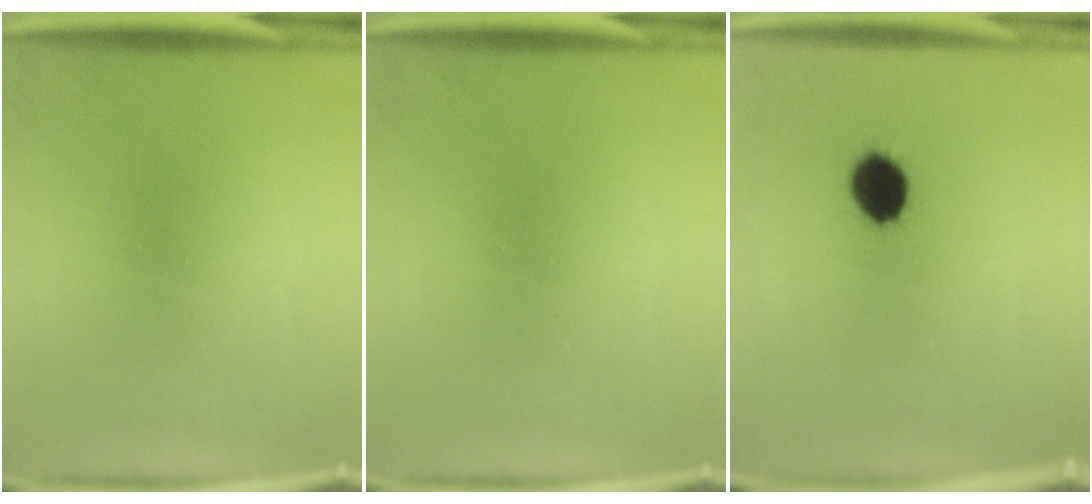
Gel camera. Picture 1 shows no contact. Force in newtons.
{"total": 0.0}
{"total": 6.4}